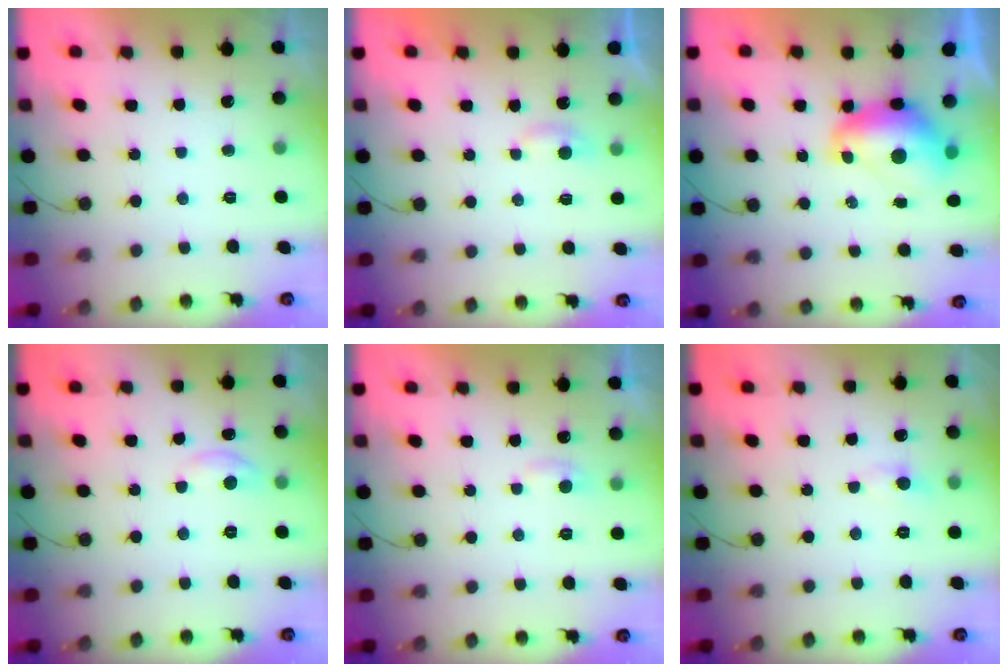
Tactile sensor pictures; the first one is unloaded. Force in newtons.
{"total": 2.7, "press": 2.7, "slide": 0.3}
{"total": 9.4, "press": 9.4, "slide": 0.9}
{"total": 3.8, "press": 3.8, "slide": 0.5}
{"total": 4.6, "press": 4.5, "slide": 0.5}
{"total": 4.6, "press": 4.6, "slide": 0.6}